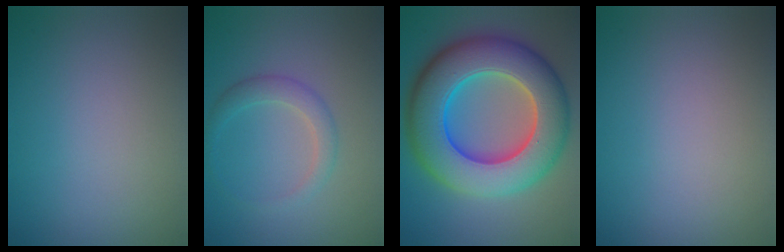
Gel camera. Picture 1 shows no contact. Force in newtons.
{"total": 2.1, "press": 2.1, "slide": 0.1}
{"total": 13.2, "press": 13.1, "slide": 0.3}
{"total": 0.0}